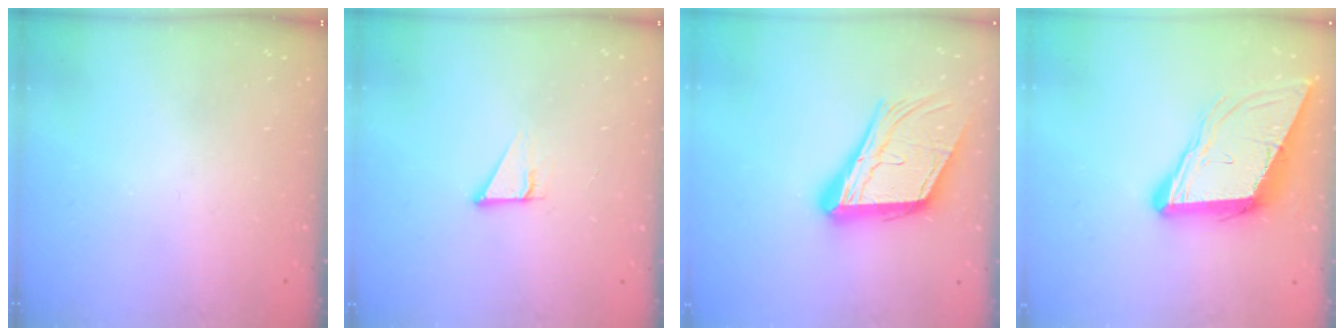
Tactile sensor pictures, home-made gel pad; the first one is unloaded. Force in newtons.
{"total": 2.9, "press": 2.9, "slide": 0.2}
{"total": 20.7, "press": 20.5, "slide": 3.2}
{"total": 12.0, "press": 11.5, "slide": 3.7}